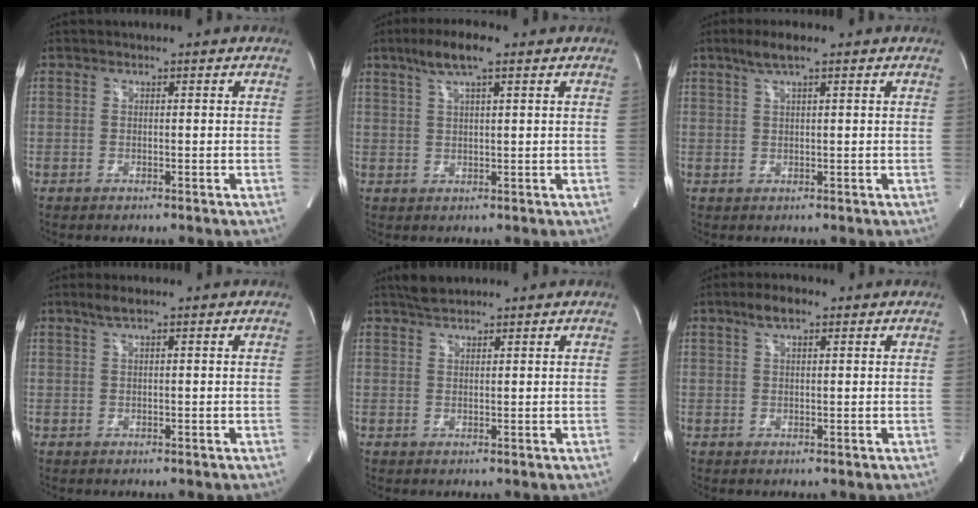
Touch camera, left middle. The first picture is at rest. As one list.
[{"total": 5.9, "force": [3.6, 0.7, 4.6], "torque": [-0.095, 0.014, 0.066]}, {"total": 3.6, "force": [2.4, 0.3, 2.8], "torque": [-0.063, 0.009, 0.046]}, {"total": 2.0, "force": [1.4, 0.0, 1.5], "torque": [-0.039, 0.009, 0.028]}, {"total": 2.8, "force": [2.6, 0.6, 1.0], "torque": [-0.026, 0.011, 0.048]}, {"total": 3.7, "force": [2.3, 1.1, 2.7], "torque": [-0.058, 0.012, 0.042]}]